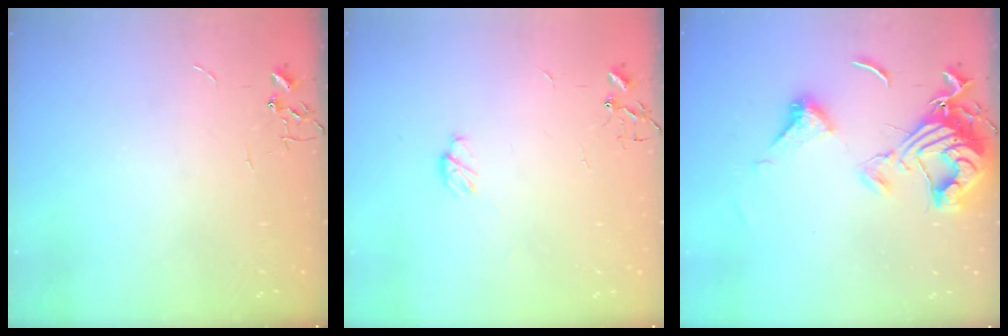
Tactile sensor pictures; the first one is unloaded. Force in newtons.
{"total": 5.1, "press": 5.1, "slide": 0.5}
{"total": 14.7, "press": 14.6, "slide": 1.5}